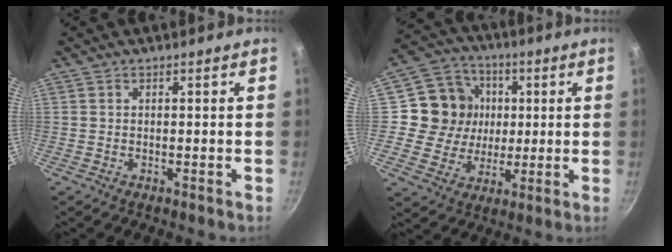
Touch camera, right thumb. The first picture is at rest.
{"total": 13.0, "force": [1.7, 12.2, 4.1], "torque": [-0.046, 0.011, 0.021]}